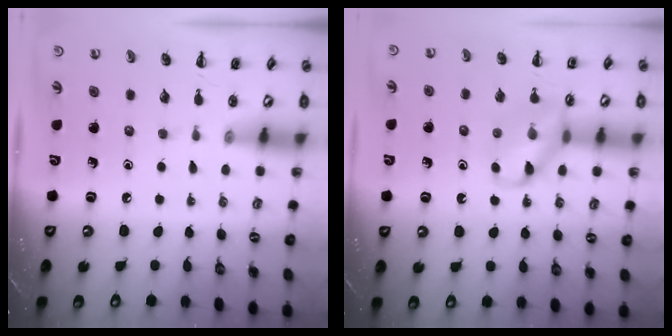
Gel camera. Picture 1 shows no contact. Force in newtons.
{"total": 13.2, "press": 13.2, "slide": 1.2}